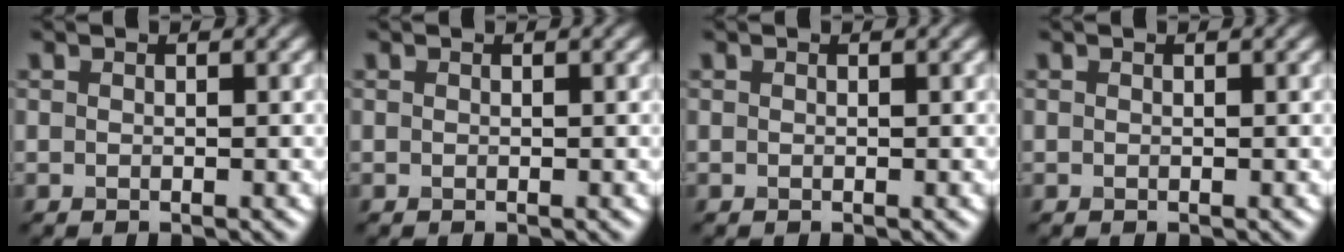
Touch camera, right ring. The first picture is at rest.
{"total": 0.0}
{"total": 0.0}
{"total": 0.0}